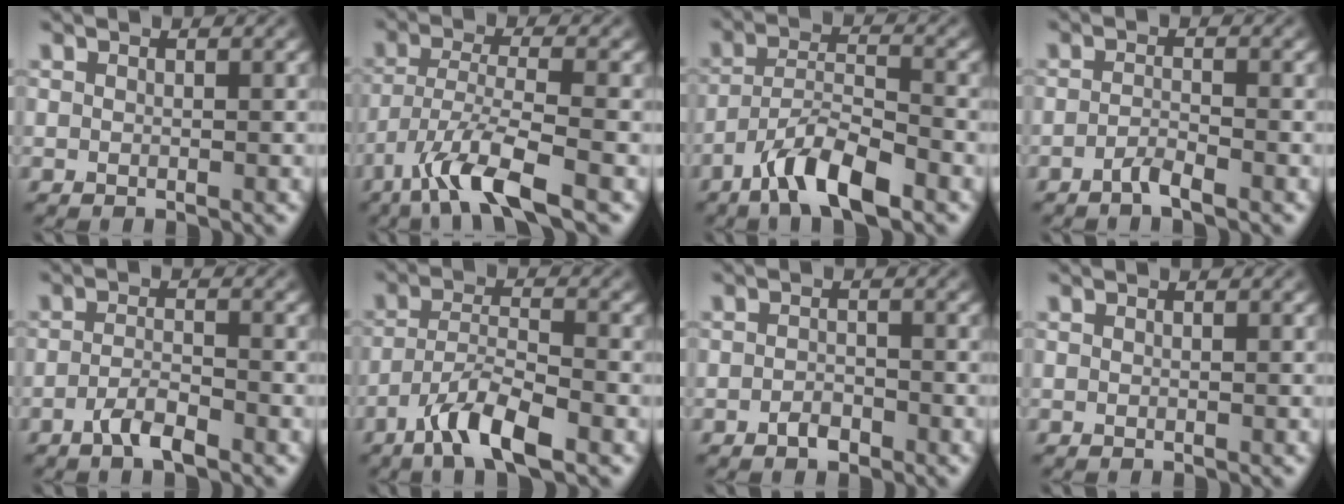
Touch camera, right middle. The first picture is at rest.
{"total": 6.7, "force": [-4.3, 1.3, 4.9], "torque": [-0.090, -0.001, -0.086]}
{"total": 6.3, "force": [-4.3, 1.6, 4.3], "torque": [-0.074, 0.006, -0.082]}
{"total": 1.6, "force": [-1.1, 0.2, 1.1], "torque": [-0.022, 0.003, -0.027]}
{"total": 2.6, "force": [-1.7, 0.7, 1.9], "torque": [-0.037, 0.004, -0.036]}
{"total": 5.7, "force": [-3.7, 1.4, 4.1], "torque": [-0.077, 0.001, -0.073]}
{"total": 1.5, "force": [-1.0, 0.8, 0.8], "torque": [-0.013, 0.003, -0.020]}
{"total": 0.0}